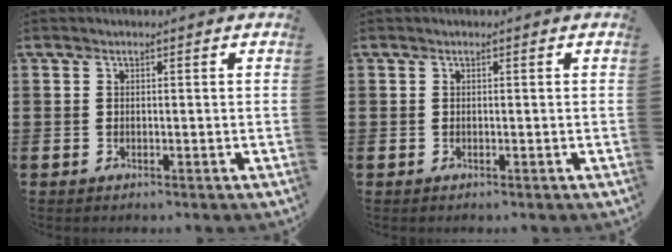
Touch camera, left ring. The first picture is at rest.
{"total": 0.0}